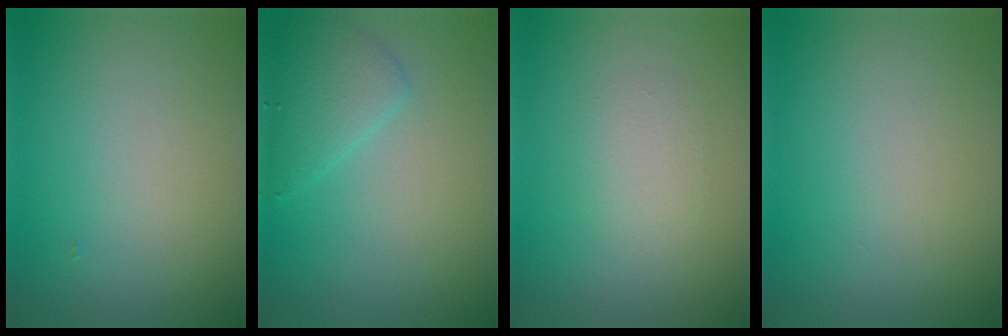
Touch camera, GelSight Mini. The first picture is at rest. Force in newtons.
{"total": 2.8, "press": 2.8, "slide": 0.1}
{"total": 1.7, "press": 1.7, "slide": 0.1}
{"total": 0.0}